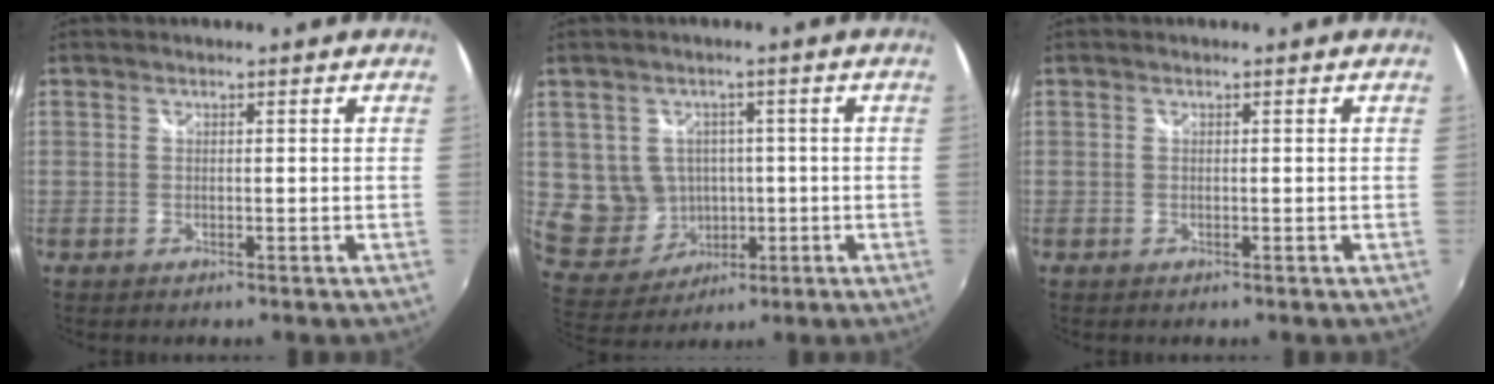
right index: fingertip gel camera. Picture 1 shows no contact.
{"total": 9.7, "force": [0.2, 9.3, 2.6], "torque": [-0.077, 0.007, 0.025]}
{"total": 0.0}